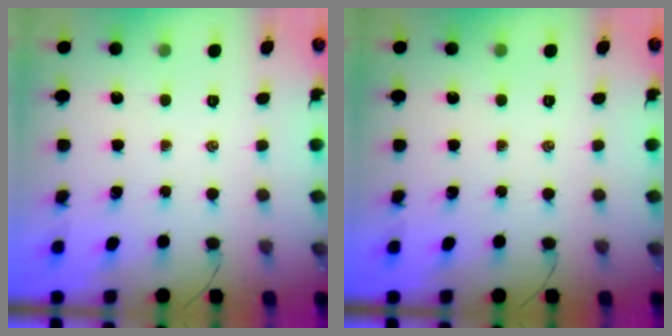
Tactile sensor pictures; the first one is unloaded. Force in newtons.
{"total": 0.0}